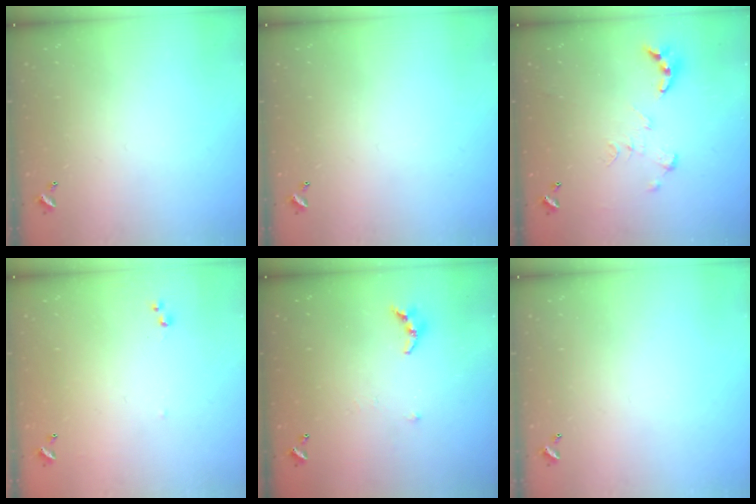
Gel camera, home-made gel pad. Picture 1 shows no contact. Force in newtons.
{"total": 0.0}
{"total": 0.0}
{"total": 5.4, "press": 5.4, "slide": 0.6}
{"total": 5.8, "press": 5.8, "slide": 0.1}
{"total": 0.0}